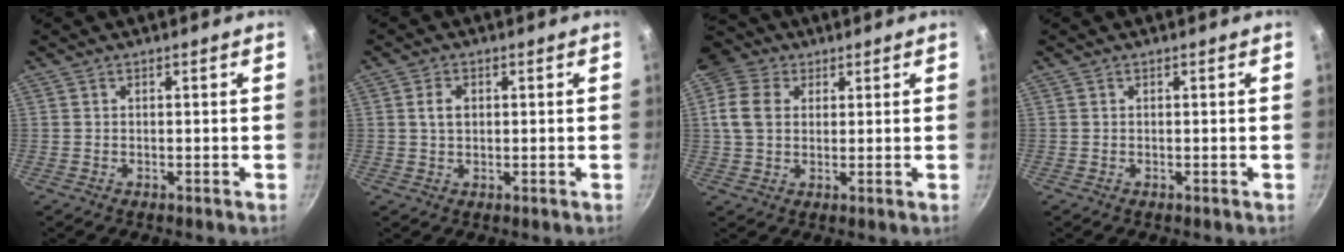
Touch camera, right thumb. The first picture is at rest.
{"total": 2.9, "force": [0.6, 2.0, 2.0], "torque": [-0.030, 0.002, 0.011]}
{"total": 8.4, "force": [2.4, 6.5, 4.7], "torque": [-0.066, 0.003, 0.035]}
{"total": 0.0}